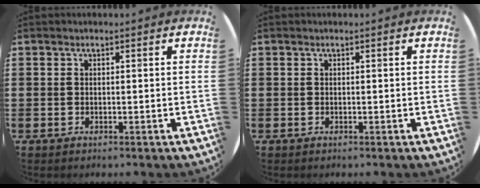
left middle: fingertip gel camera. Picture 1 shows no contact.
{"total": 0.0}